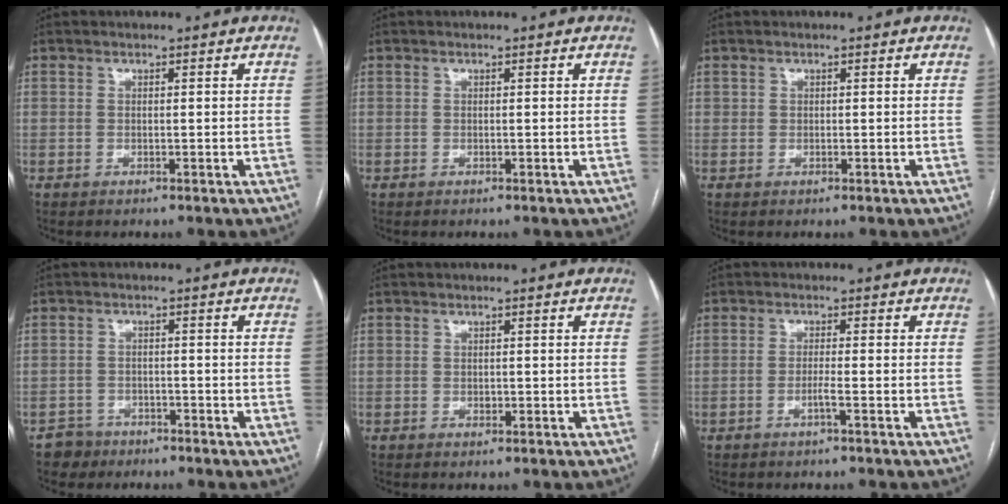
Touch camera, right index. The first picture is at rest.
{"total": 0.0}
{"total": 0.0}
{"total": 2.9, "force": [-2.0, 2.0, -0.7], "torque": [0.016, 0.010, -0.038]}
{"total": 0.5, "force": [-0.1, 0.4, 0.3], "torque": [-0.005, 0.001, -0.002]}
{"total": 1.8, "force": [-0.9, -0.4, 1.5], "torque": [-0.028, -0.001, -0.020]}